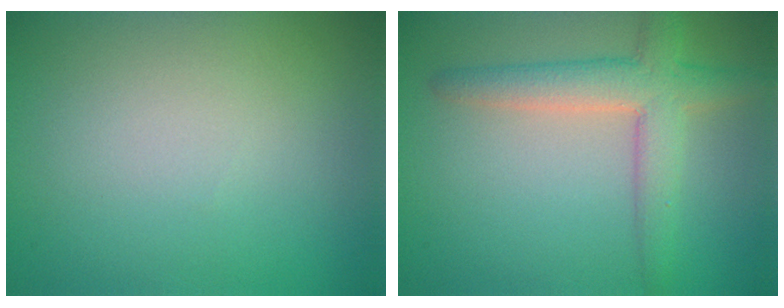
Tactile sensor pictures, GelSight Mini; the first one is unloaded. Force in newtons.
{"total": 4.5, "press": 4.5, "slide": 0.4}